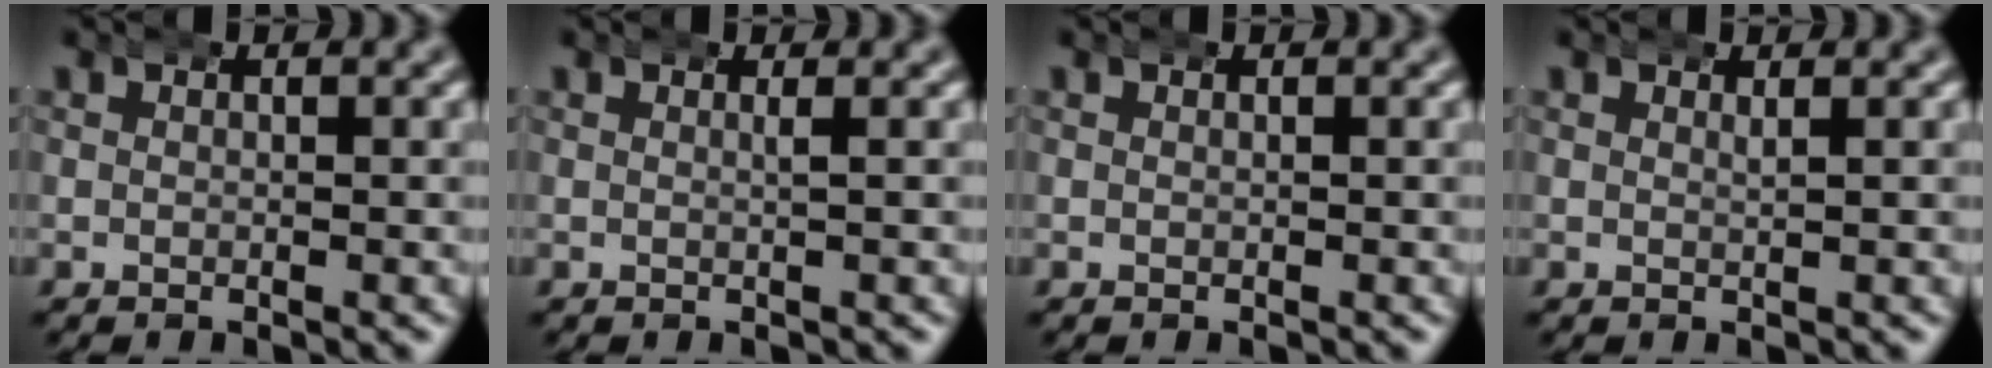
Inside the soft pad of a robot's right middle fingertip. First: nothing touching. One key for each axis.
{"total": 0.7, "fx": 0.3, "fy": -0.2, "fz": 0.5, "tx": -0.008, "ty": -0.005, "tz": 0.007}
{"total": 0.0}
{"total": 0.7, "fx": 0.6, "fy": -0.2, "fz": 0.3, "tx": -0.005, "ty": -0.007, "tz": 0.013}